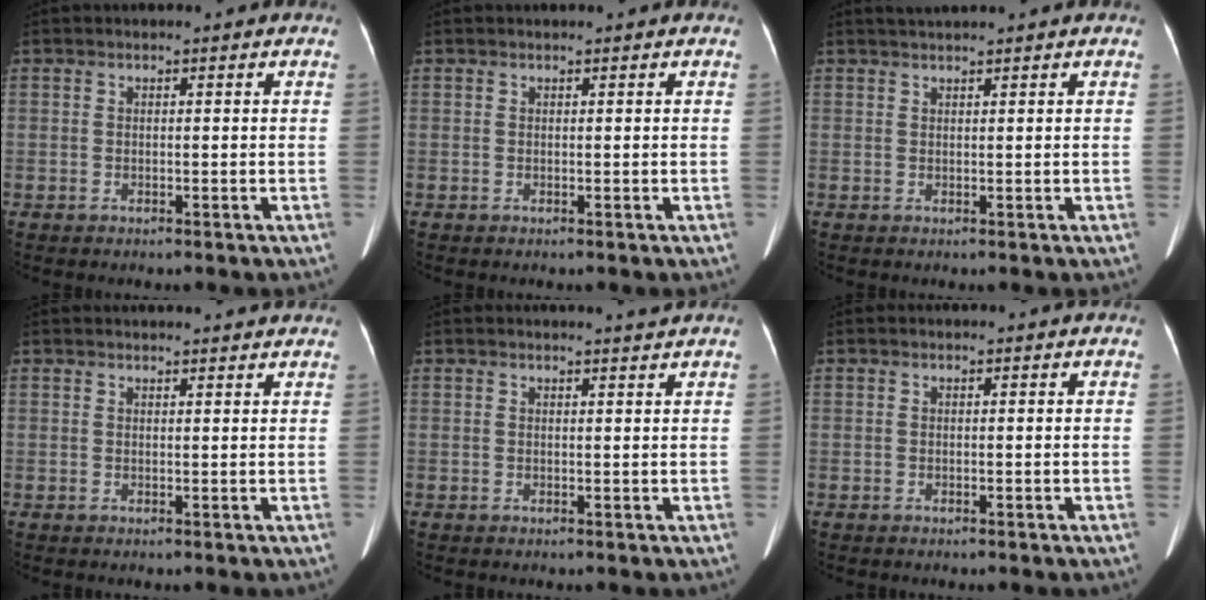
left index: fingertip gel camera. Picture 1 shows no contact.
{"total": 0.0}
{"total": 2.1, "force": [1.9, -0.4, 0.8], "torque": [-0.010, 0.019, 0.037]}
{"total": 6.9, "force": [6.6, 0.7, 1.9], "torque": [-0.024, 0.023, 0.068]}
{"total": 1.6, "force": [1.4, -0.6, 0.3], "torque": [-0.013, -0.009, 0.022]}
{"total": 0.0}